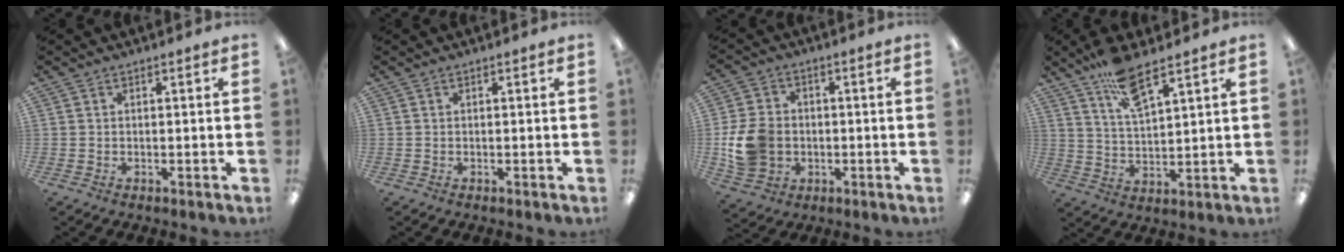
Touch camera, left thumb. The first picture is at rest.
{"total": 0.0}
{"total": 11.0, "force": [-1.3, 9.0, 6.2], "torque": [-0.141, 0.019, -0.019]}
{"total": 10.3, "force": [7.7, 2.9, 6.3], "torque": [-0.109, -0.038, 0.135]}